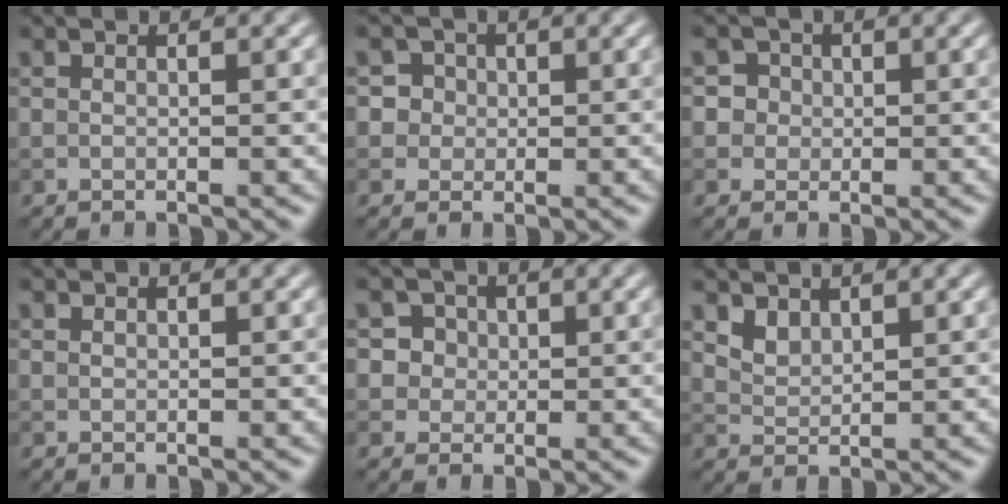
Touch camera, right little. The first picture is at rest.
{"total": 3.8, "force": [1.3, 3.4, 1.2], "torque": [-0.002, 0.017, 0.011]}
{"total": 3.4, "force": [1.1, 3.0, 1.0], "torque": [0.000, 0.015, 0.007]}
{"total": 0.0}
{"total": 4.2, "force": [1.7, 3.6, 1.4], "torque": [-0.006, 0.015, 0.016]}
{"total": 1.8, "force": [1.4, 0.9, 0.7], "torque": [-0.019, -0.003, 0.032]}